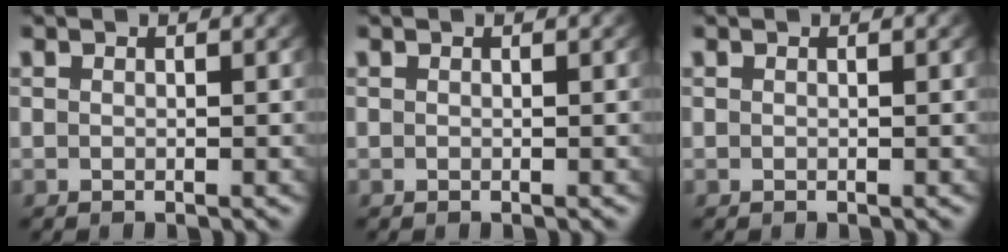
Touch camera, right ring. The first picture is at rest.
{"total": 0.0}
{"total": 0.6, "force": [-0.1, -0.5, -0.3], "torque": [0.005, -0.012, 0.008]}